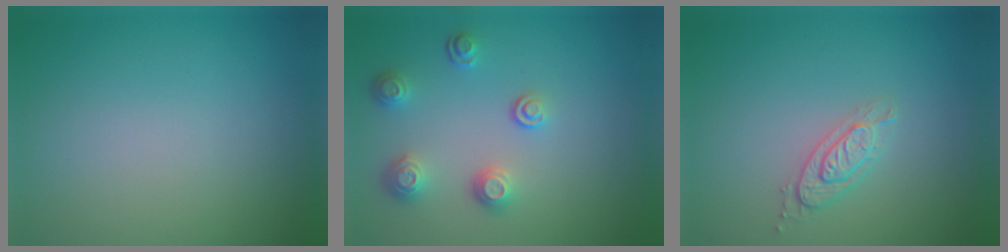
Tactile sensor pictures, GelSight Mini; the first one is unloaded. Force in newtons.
{"total": 3.1, "press": 2.6, "slide": 1.7}
{"total": 2.0, "press": 1.9, "slide": 0.6}